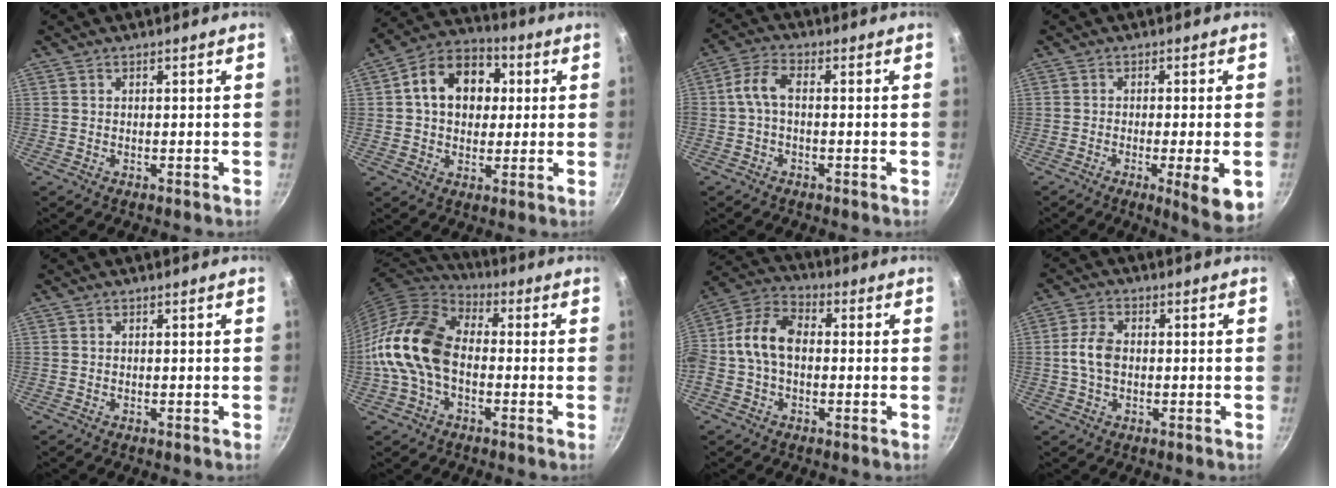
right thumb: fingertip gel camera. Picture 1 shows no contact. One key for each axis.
{"total": 13.9, "fx": 2.5, "fy": 10.5, "fz": 8.8, "tx": -0.107, "ty": 0.020, "tz": 0.024}
{"total": 5.1, "fx": -0.5, "fy": 2.4, "fz": 4.4, "tx": -0.104, "ty": 0.024, "tz": -0.020}
{"total": 8.0, "fx": -2.4, "fy": 1.1, "fz": 7.6, "tx": -0.107, "ty": -0.001, "tz": -0.031}
{"total": 0.0}
{"total": 14.7, "fx": -1.9, "fy": 9.9, "fz": 10.8, "tx": -0.186, "ty": 0.037, "tz": -0.055}
{"total": 11.2, "fx": -0.4, "fy": 7.5, "fz": 8.4, "tx": -0.149, "ty": 0.039, "tz": -0.029}
{"total": 5.4, "fx": -0.3, "fy": 3.5, "fz": 4.2, "tx": -0.083, "ty": 0.017, "tz": -0.009}